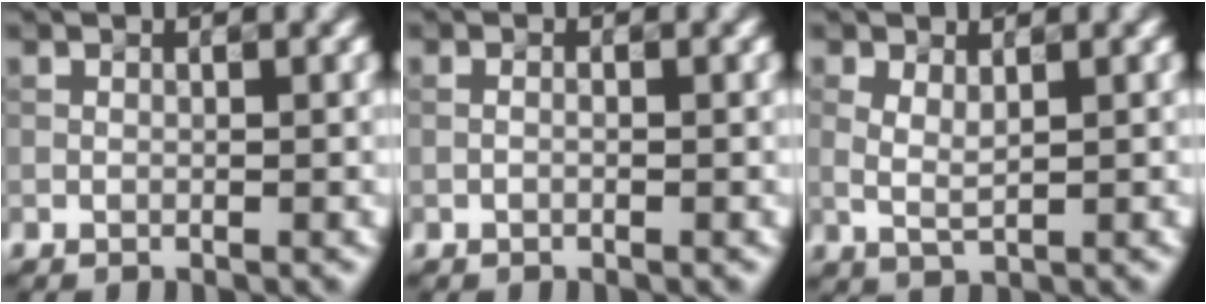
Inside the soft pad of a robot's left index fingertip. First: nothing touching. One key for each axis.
{"total": 0.5, "fx": -0.2, "fy": 0.2, "fz": 0.4, "tx": -0.012, "ty": -0.001, "tz": -0.006}
{"total": 1.8, "fx": 0.6, "fy": 0.7, "fz": 1.6, "tx": -0.037, "ty": -0.003, "tz": 0.015}